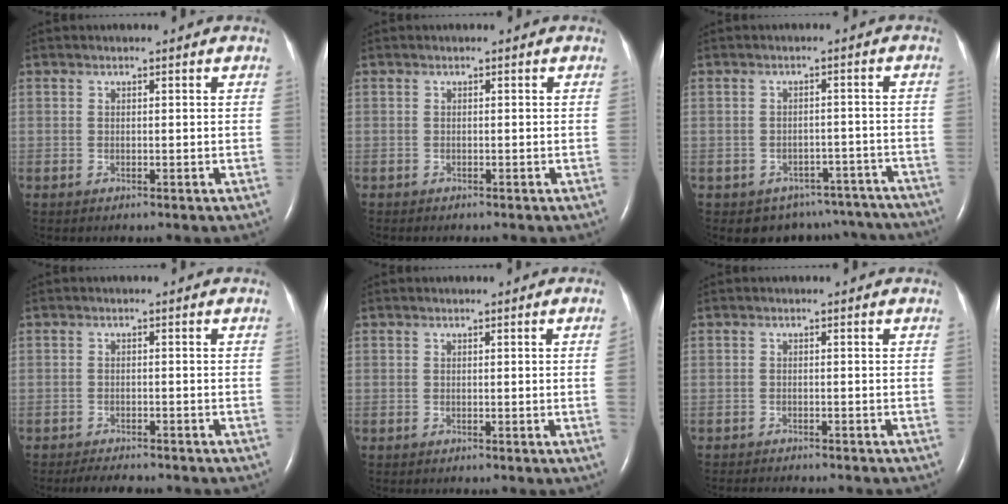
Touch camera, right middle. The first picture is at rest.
{"total": 0.6, "force": [-0.5, 0.2, 0.3], "torque": [-0.006, 0.000, -0.004]}
{"total": 11.2, "force": [-9.6, 5.6, 0.9], "torque": [-0.004, 0.033, -0.095]}
{"total": 3.8, "force": [-3.4, 0.9, 1.5], "torque": [-0.028, -0.007, -0.046]}
{"total": 1.6, "force": [-0.1, -0.7, 1.5], "torque": [-0.017, -0.001, -0.001]}
{"total": 4.9, "force": [-4.4, 0.6, 1.9], "torque": [-0.027, -0.009, -0.059]}